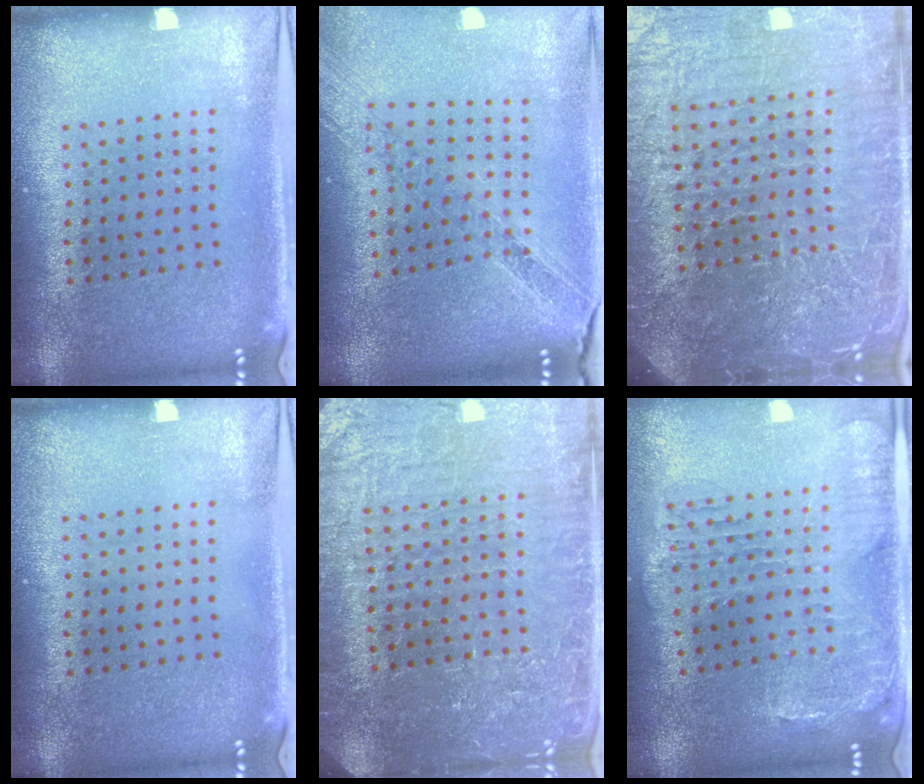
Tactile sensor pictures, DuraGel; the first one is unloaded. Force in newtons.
{"total": 1.1, "press": 1.1, "slide": 0.3}
{"total": 6.4, "press": 5.7, "slide": 3.0}
{"total": 0.0}
{"total": 4.4, "press": 4.2, "slide": 1.3}
{"total": 1.5, "press": 1.4, "slide": 0.4}